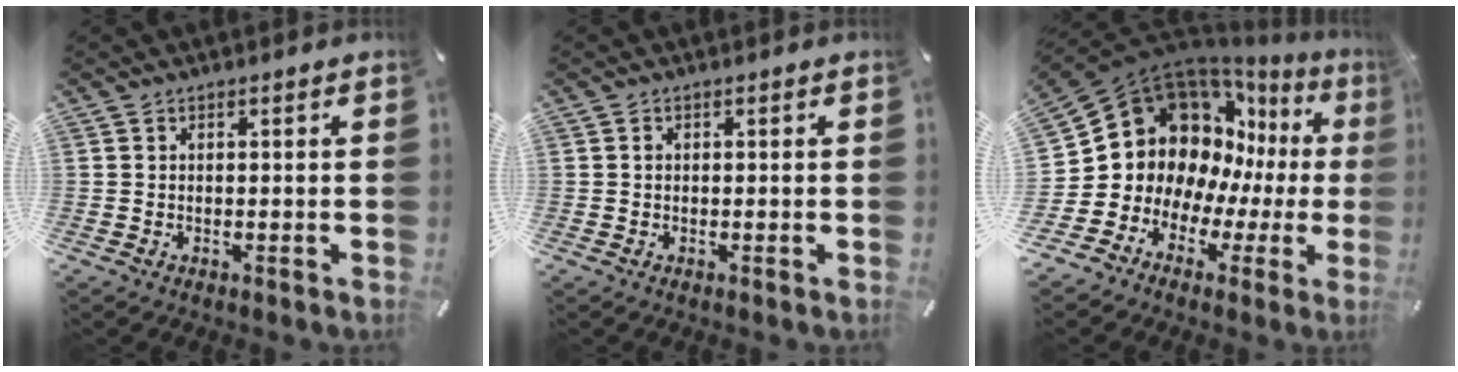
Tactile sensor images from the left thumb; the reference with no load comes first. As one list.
[{"total": 0.6, "force": [0.0, 0.5, 0.4], "torque": [-0.008, 0.001, 0.000]}, {"total": 16.0, "force": [5.3, 13.4, 7.0], "torque": [-0.143, -0.073, 0.110]}]